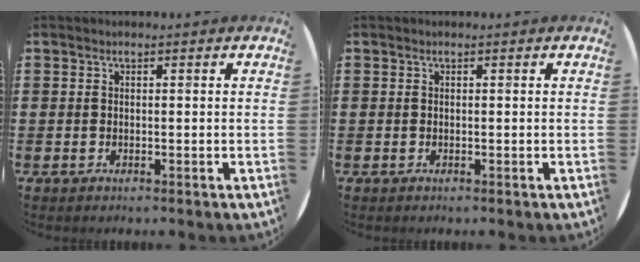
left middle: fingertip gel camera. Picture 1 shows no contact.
{"total": 0.0}